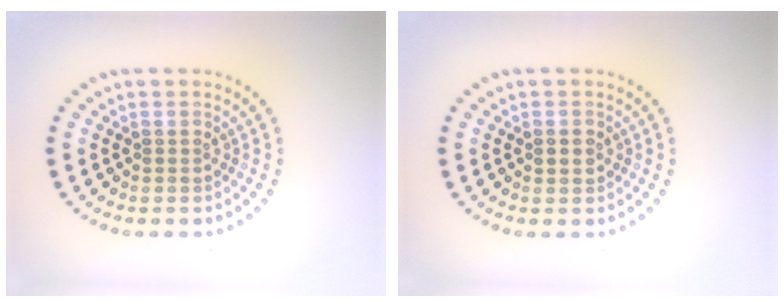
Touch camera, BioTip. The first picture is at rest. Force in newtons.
{"total": 0.9, "press": 0.9, "slide": 0.0}